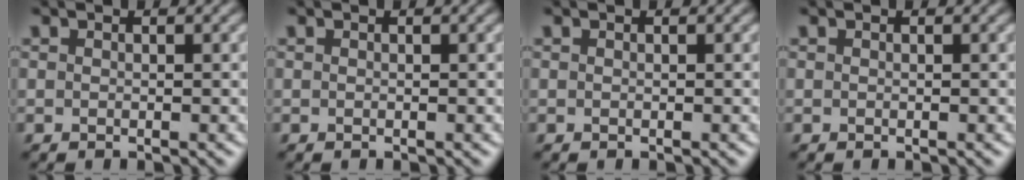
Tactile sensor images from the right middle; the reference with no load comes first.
{"total": 0.0}
{"total": 0.0}
{"total": 0.0}